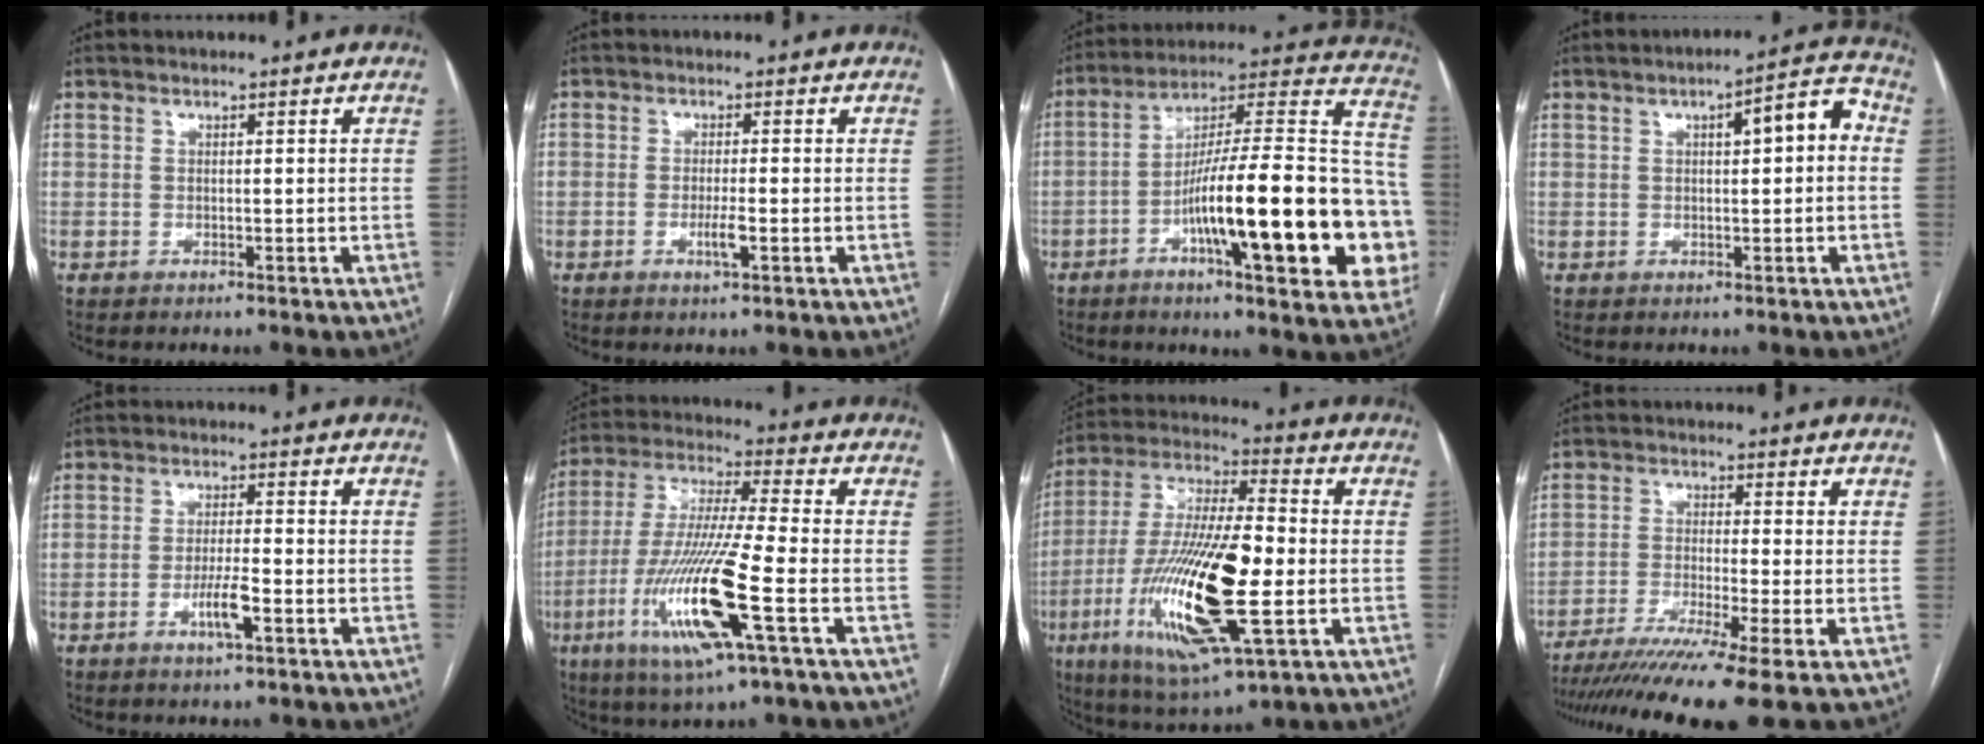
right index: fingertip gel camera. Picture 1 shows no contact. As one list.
[{"total": 2.6, "force": [-0.9, 0.2, 2.4], "torque": [-0.045, -0.003, -0.016]}, {"total": 28.1, "force": [-7.3, 4.6, 26.8], "torque": [-0.322, 0.016, -0.107]}, {"total": 6.7, "force": [1.0, 1.6, 6.4], "torque": [-0.085, 0.029, 0.009]}, {"total": 4.5, "force": [-2.0, 0.3, 4.0], "torque": [-0.076, -0.005, -0.037]}, {"total": 17.3, "force": [-6.0, 0.4, 16.2], "torque": [-0.341, -0.022, -0.113]}, {"total": 22.7, "force": [-5.2, 4.4, 21.6], "torque": [-0.460, -0.026, -0.091]}, {"total": 13.0, "force": [-9.5, -1.4, 8.7], "torque": [-0.144, -0.034, -0.152]}]